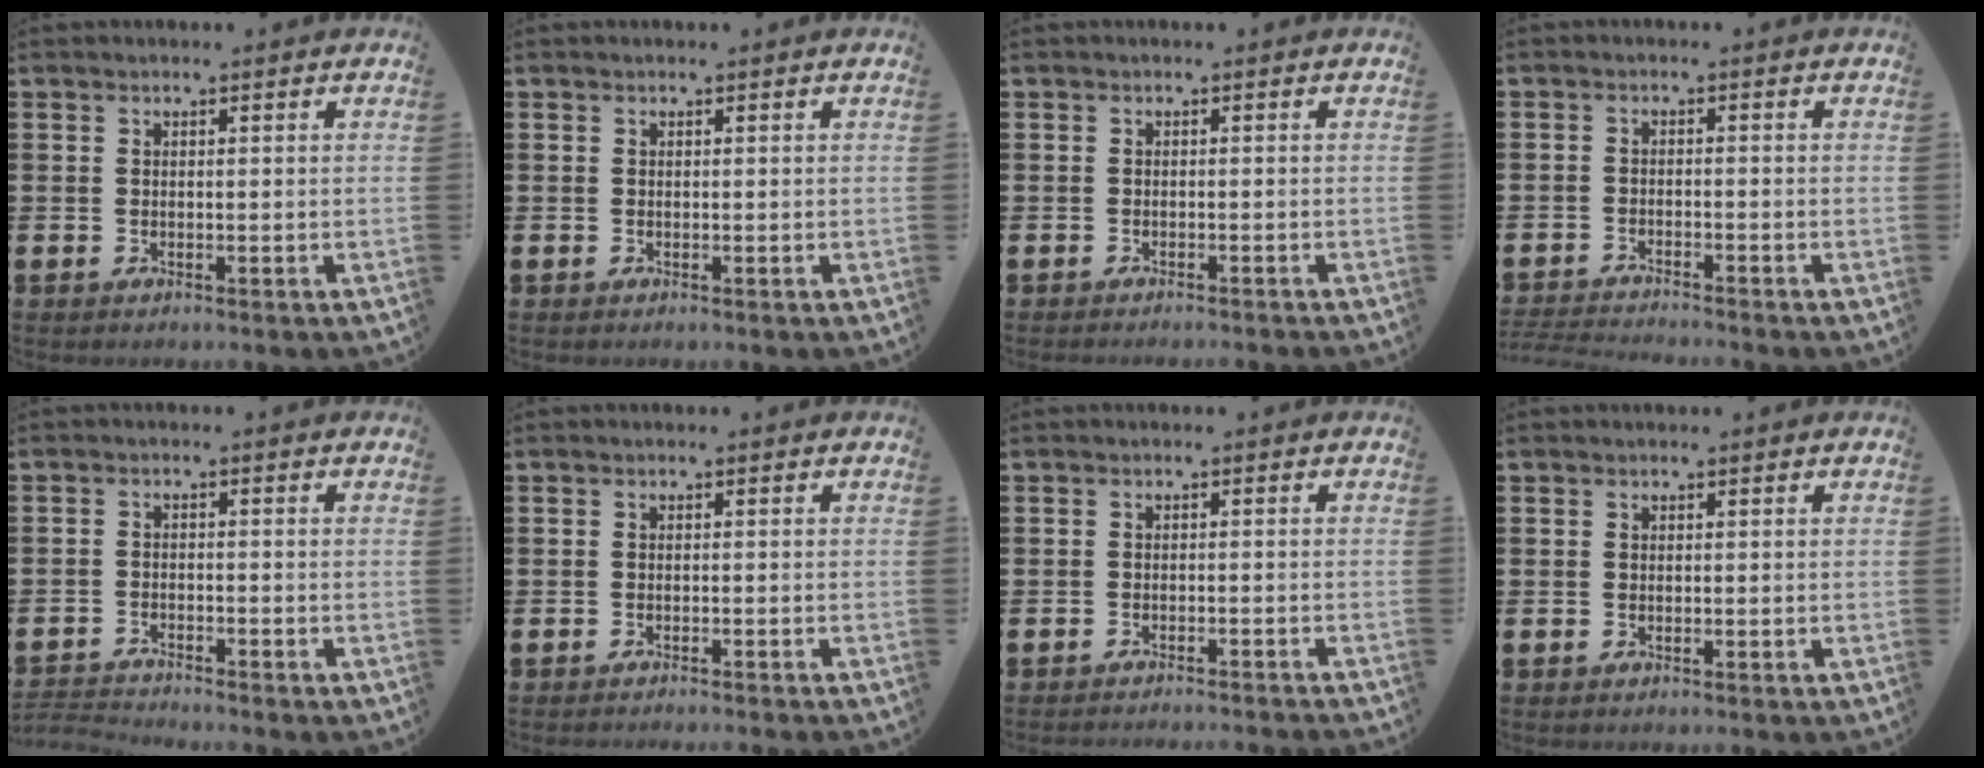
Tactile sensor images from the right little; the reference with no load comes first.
{"total": 0.0}
{"total": 0.5, "force": [-0.5, -0.1, -0.1], "torque": [0.002, 0.000, -0.011]}
{"total": 2.0, "force": [-2.0, -0.2, 0.2], "torque": [-0.003, 0.001, -0.041]}
{"total": 1.8, "force": [-1.8, -0.1, 0.0], "torque": [-0.004, 0.002, -0.039]}
{"total": 0.5, "force": [-0.5, -0.2, 0.0], "torque": [0.001, 0.000, -0.010]}
{"total": 1.0, "force": [-0.9, -0.2, -0.1], "torque": [0.002, 0.004, -0.020]}
{"total": 0.0}